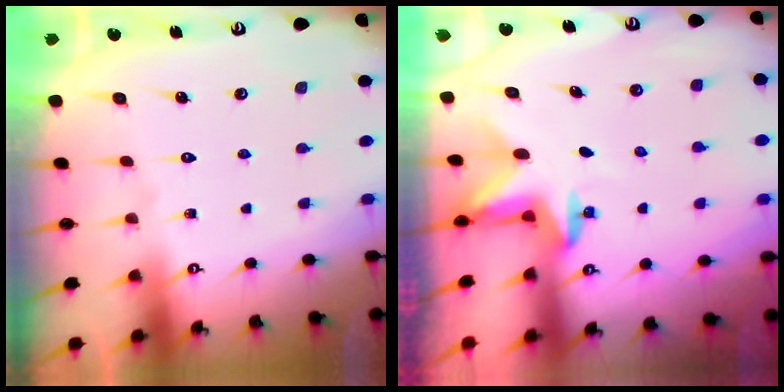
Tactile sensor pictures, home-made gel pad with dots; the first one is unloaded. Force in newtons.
{"total": 3.0, "press": 2.9, "slide": 0.7}